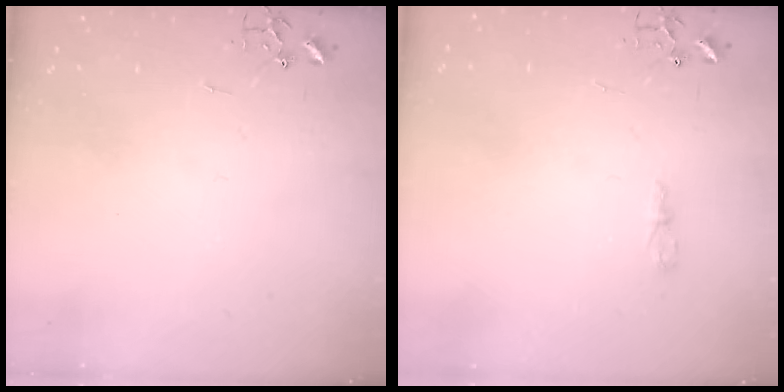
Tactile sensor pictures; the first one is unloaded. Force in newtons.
{"total": 3.5, "press": 3.5, "slide": 0.5}